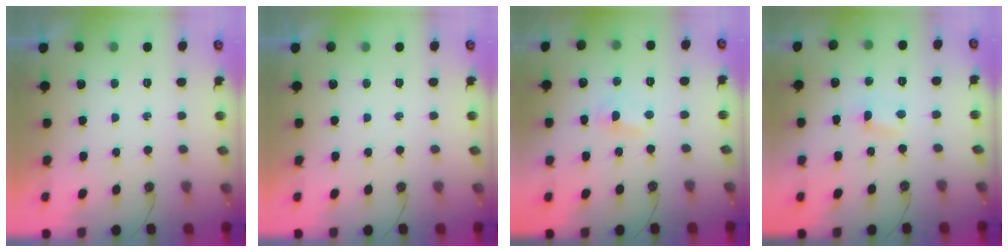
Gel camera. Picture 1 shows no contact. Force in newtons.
{"total": 0.0}
{"total": 2.2, "press": 2.2, "slide": 0.3}
{"total": 1.9, "press": 1.8, "slide": 0.3}